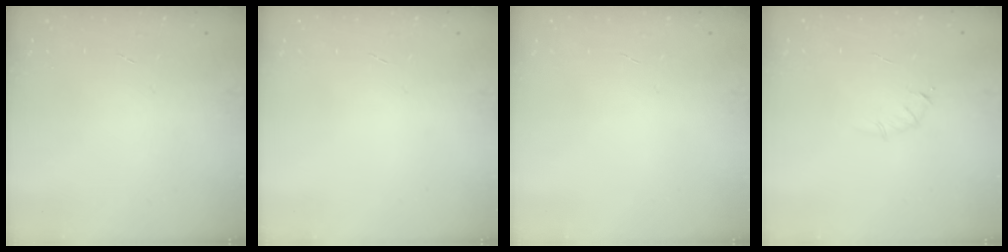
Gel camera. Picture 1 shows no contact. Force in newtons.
{"total": 0.0}
{"total": 0.0}
{"total": 2.7, "press": 2.6, "slide": 0.8}